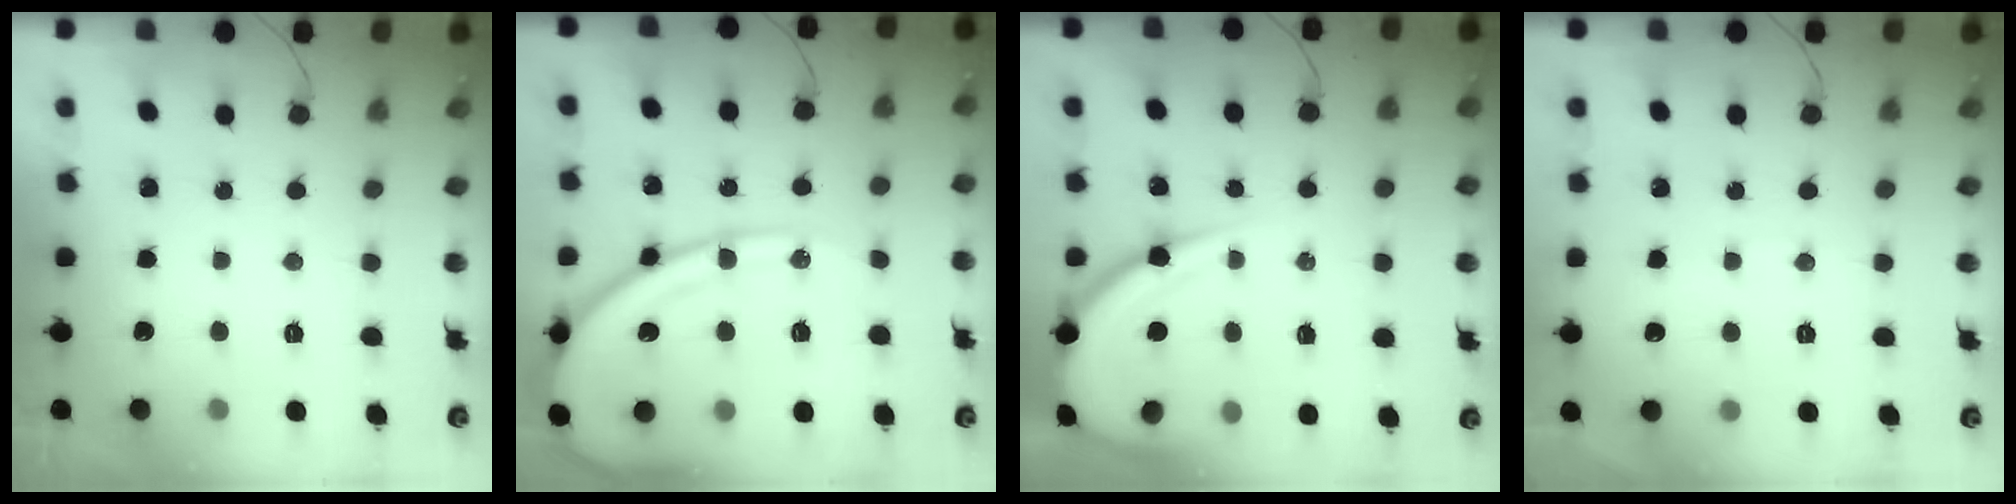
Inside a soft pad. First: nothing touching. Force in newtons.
{"total": 21.2, "press": 21.1, "slide": 2.0}
{"total": 12.8, "press": 12.8, "slide": 1.2}
{"total": 3.1, "press": 3.0, "slide": 0.4}